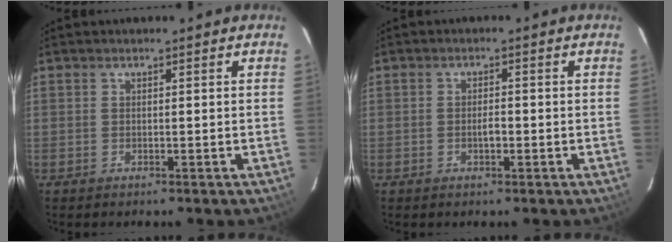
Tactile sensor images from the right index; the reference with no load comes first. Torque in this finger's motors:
{"motor_torque": [0.04, 0.08, 0.07, 0.05]}